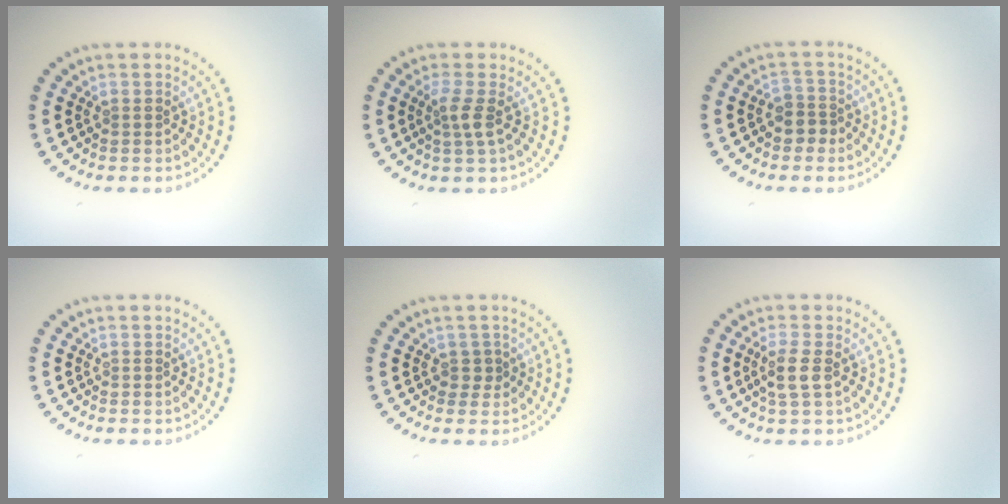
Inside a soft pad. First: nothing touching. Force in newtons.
{"total": 1.8, "press": 1.4, "slide": 1.2}
{"total": 2.0, "press": 1.7, "slide": 1.0}
{"total": 0.0}
{"total": 1.1, "press": 0.8, "slide": 0.7}
{"total": 2.2, "press": 2.0, "slide": 0.8}